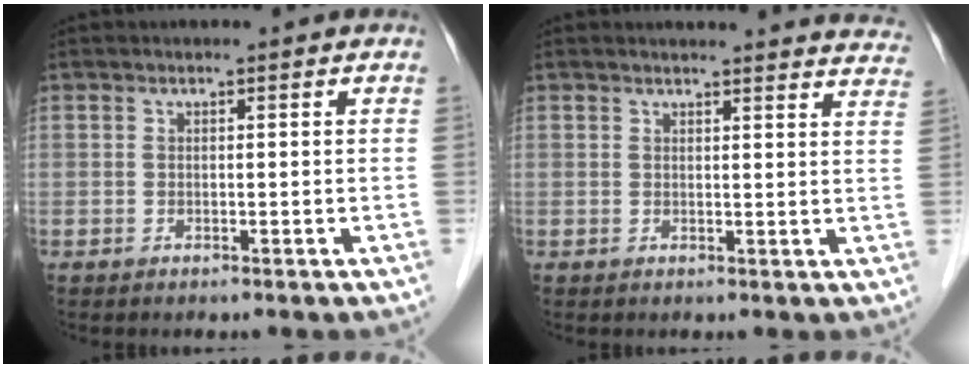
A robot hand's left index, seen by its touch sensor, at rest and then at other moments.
{"total": 15.3, "force": [15.0, 1.6, 2.6], "torque": [-0.009, -0.053, 0.141]}